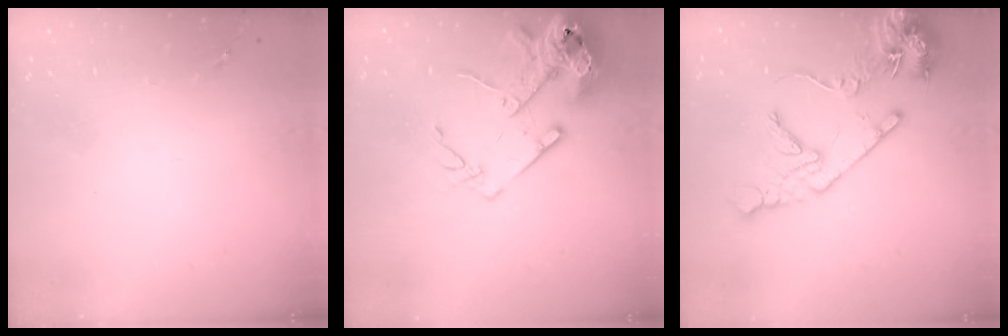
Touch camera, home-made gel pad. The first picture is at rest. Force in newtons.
{"total": 15.2, "press": 14.9, "slide": 2.8}
{"total": 15.4, "press": 15.2, "slide": 2.2}